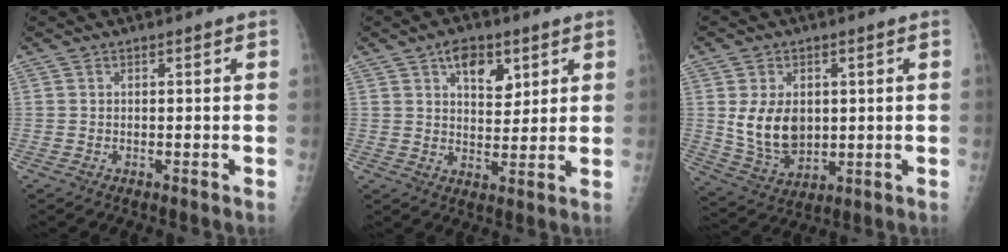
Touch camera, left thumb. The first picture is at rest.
{"total": 7.6, "force": [3.8, 4.4, 4.8], "torque": [-0.043, -0.019, 0.057]}
{"total": 10.3, "force": [1.1, 7.3, 7.2], "torque": [-0.101, -0.017, 0.039]}